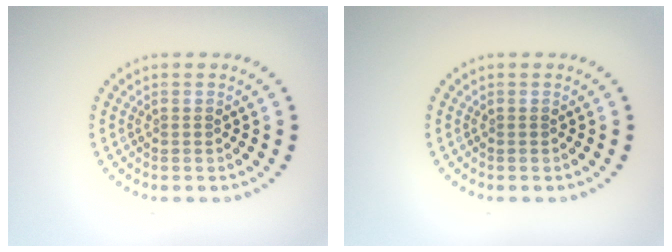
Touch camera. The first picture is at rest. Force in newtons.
{"total": 0.0}